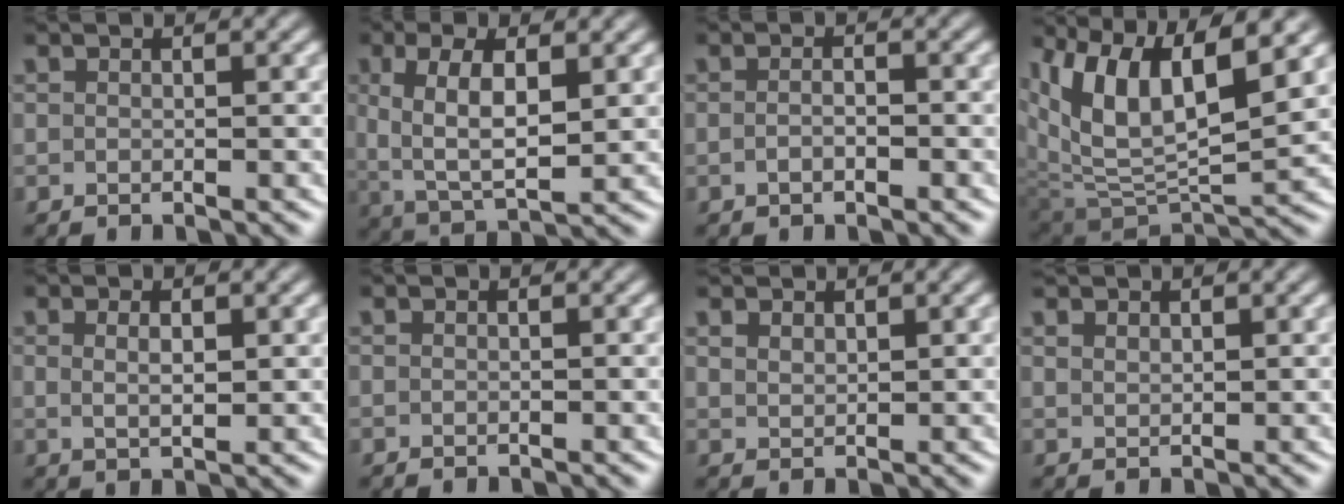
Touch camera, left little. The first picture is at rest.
{"total": 6.2, "force": [0.2, 3.4, 5.2], "torque": [-0.110, -0.017, 0.017]}
{"total": 1.2, "force": [-0.9, 0.4, 0.7], "torque": [-0.014, -0.004, -0.015]}
{"total": 11.3, "force": [2.1, 7.2, 8.4], "torque": [-0.169, -0.014, 0.041]}
{"total": 1.7, "force": [0.4, 0.2, 1.6], "torque": [-0.026, -0.012, 0.018]}
{"total": 0.0}
{"total": 1.5, "force": [1.4, 0.4, 0.4], "torque": [-0.008, -0.008, 0.034]}
{"total": 1.0, "force": [1.0, -0.1, 0.2], "torque": [0.000, -0.005, 0.026]}